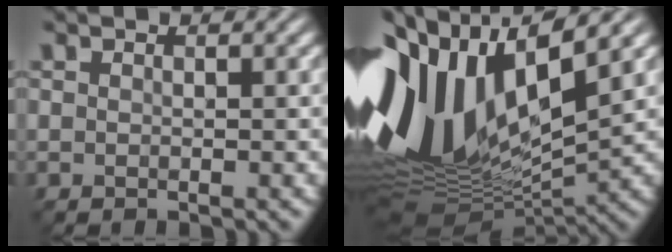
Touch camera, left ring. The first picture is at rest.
{"total": 15.8, "force": [3.3, 8.2, 13.1], "torque": [-0.291, 0.009, 0.053]}